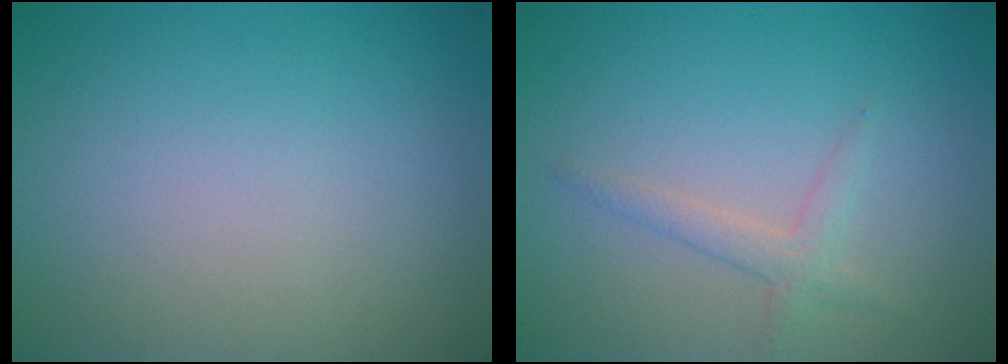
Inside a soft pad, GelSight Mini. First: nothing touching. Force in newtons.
{"total": 1.6, "press": 1.6, "slide": 0.1}